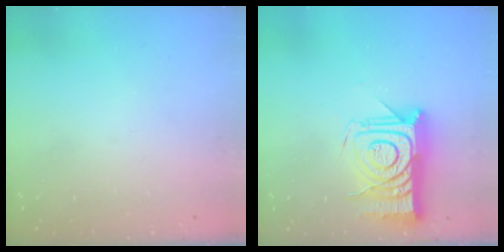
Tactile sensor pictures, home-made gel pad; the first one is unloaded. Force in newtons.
{"total": 16.2, "press": 16.2, "slide": 1.1}